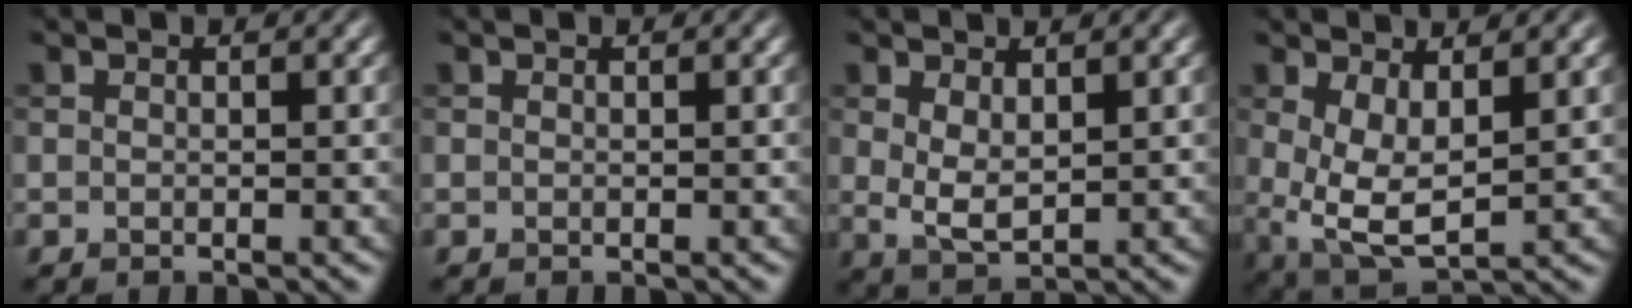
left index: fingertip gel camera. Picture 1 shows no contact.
{"total": 0.0}
{"total": 2.6, "force": [0.9, 1.2, 2.2], "torque": [-0.046, -0.008, 0.023]}
{"total": 4.9, "force": [0.7, 2.1, 4.4], "torque": [-0.096, -0.014, 0.019]}